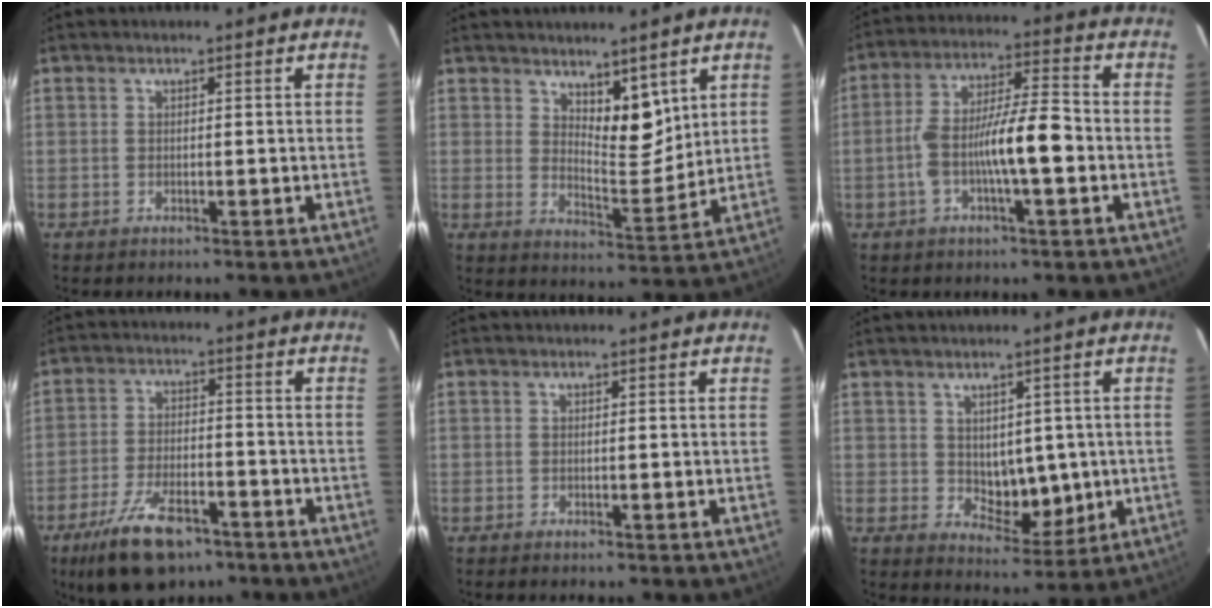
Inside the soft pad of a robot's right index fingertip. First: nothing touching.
{"total": 6.6, "force": [4.1, 2.7, 4.5], "torque": [-0.074, -0.013, 0.077]}
{"total": 10.9, "force": [-2.5, 1.8, 10.5], "torque": [-0.195, 0.018, -0.045]}
{"total": 11.5, "force": [-7.8, 4.3, 7.3], "torque": [-0.141, -0.012, -0.133]}
{"total": 0.9, "force": [-0.7, 0.0, 0.5], "torque": [-0.011, -0.003, -0.010]}
{"total": 6.7, "force": [0.0, 4.1, 5.3], "torque": [-0.069, -0.002, 0.019]}